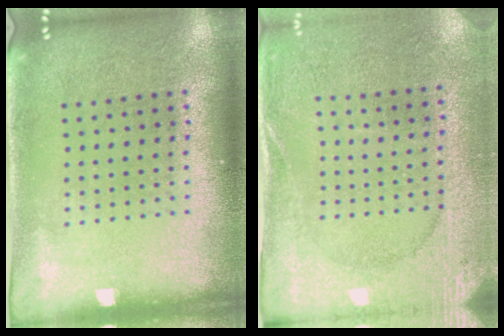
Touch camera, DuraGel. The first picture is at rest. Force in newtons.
{"total": 2.6, "press": 2.5, "slide": 0.5}